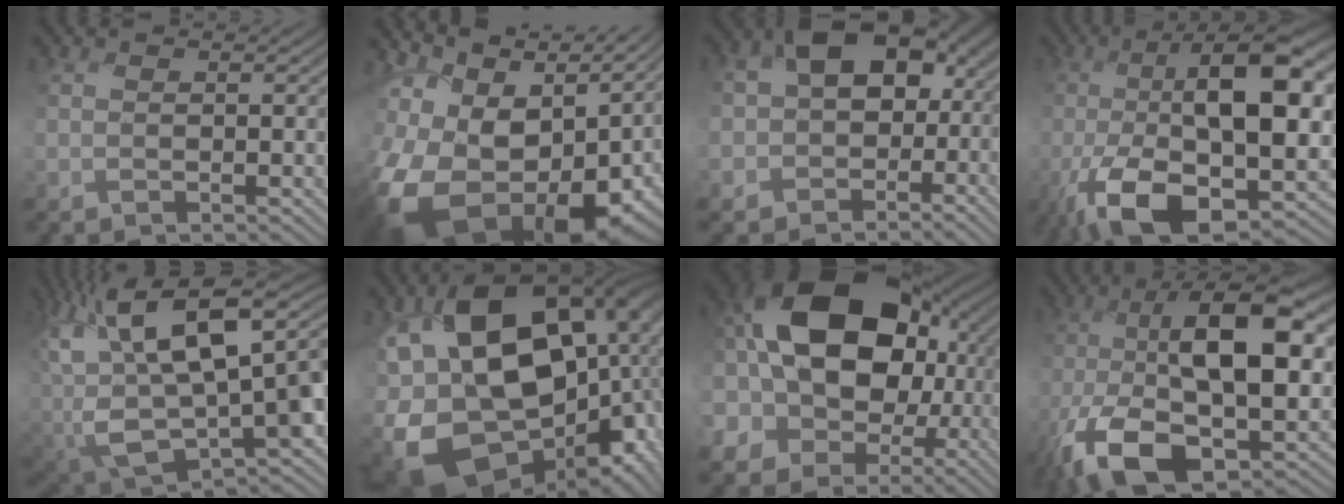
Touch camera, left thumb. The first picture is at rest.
{"total": 19.2, "force": [-5.9, 12.8, 13.1], "torque": [-0.274, -0.044, -0.078]}
{"total": 12.3, "force": [-0.6, 9.8, 7.5], "torque": [-0.135, -0.031, -0.011]}
{"total": 18.5, "force": [-3.7, 7.2, 16.6], "torque": [-0.279, -0.007, -0.072]}
{"total": 17.4, "force": [3.1, 10.1, 13.9], "torque": [-0.278, -0.026, 0.078]}
{"total": 22.0, "force": [-4.3, 14.1, 16.3], "torque": [-0.300, -0.039, -0.055]}
{"total": 20.8, "force": [1.1, 15.6, 13.7], "torque": [-0.284, 0.001, 0.018]}
{"total": 17.2, "force": [-4.4, 7.4, 14.9], "torque": [-0.274, -0.010, -0.087]}